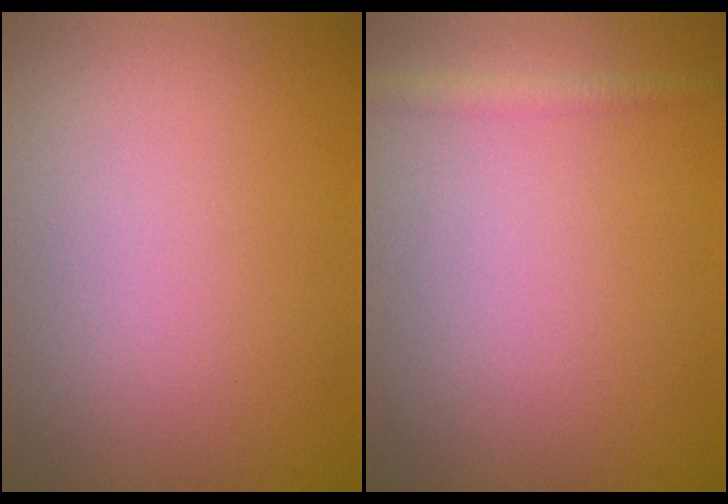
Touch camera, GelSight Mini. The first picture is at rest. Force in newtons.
{"total": 1.3, "press": 1.3, "slide": 0.1}